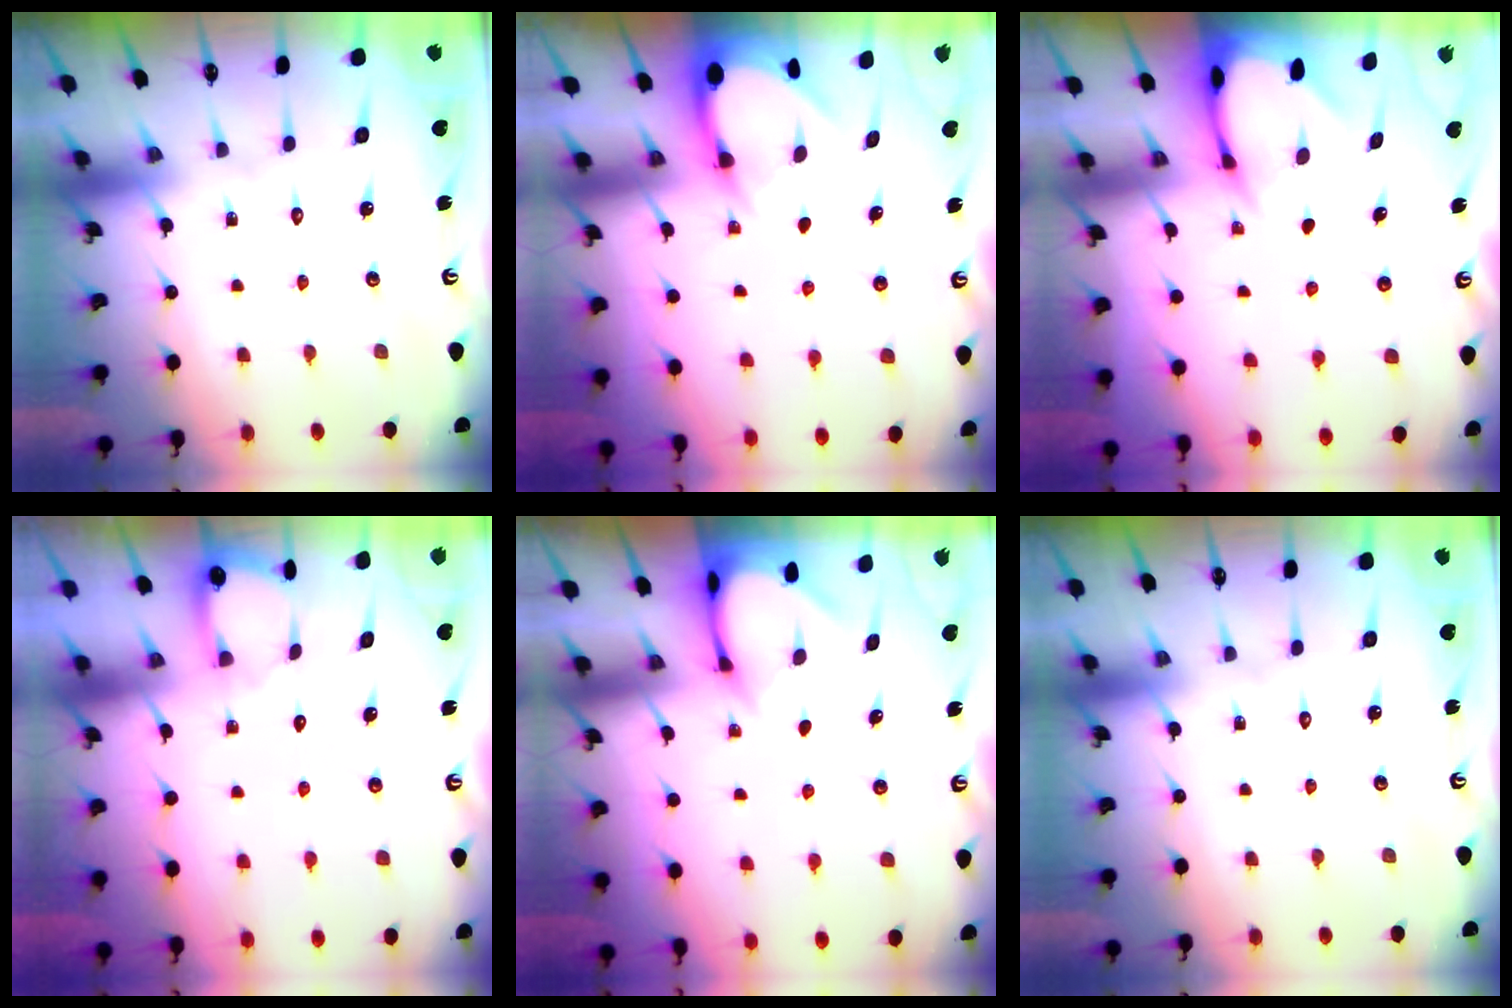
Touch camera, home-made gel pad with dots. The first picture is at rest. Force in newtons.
{"total": 3.1, "press": 3.1, "slide": 0.2}
{"total": 3.0, "press": 3.0, "slide": 0.3}
{"total": 1.8, "press": 1.8, "slide": 0.1}
{"total": 3.3, "press": 3.3, "slide": 0.2}
{"total": 0.0}